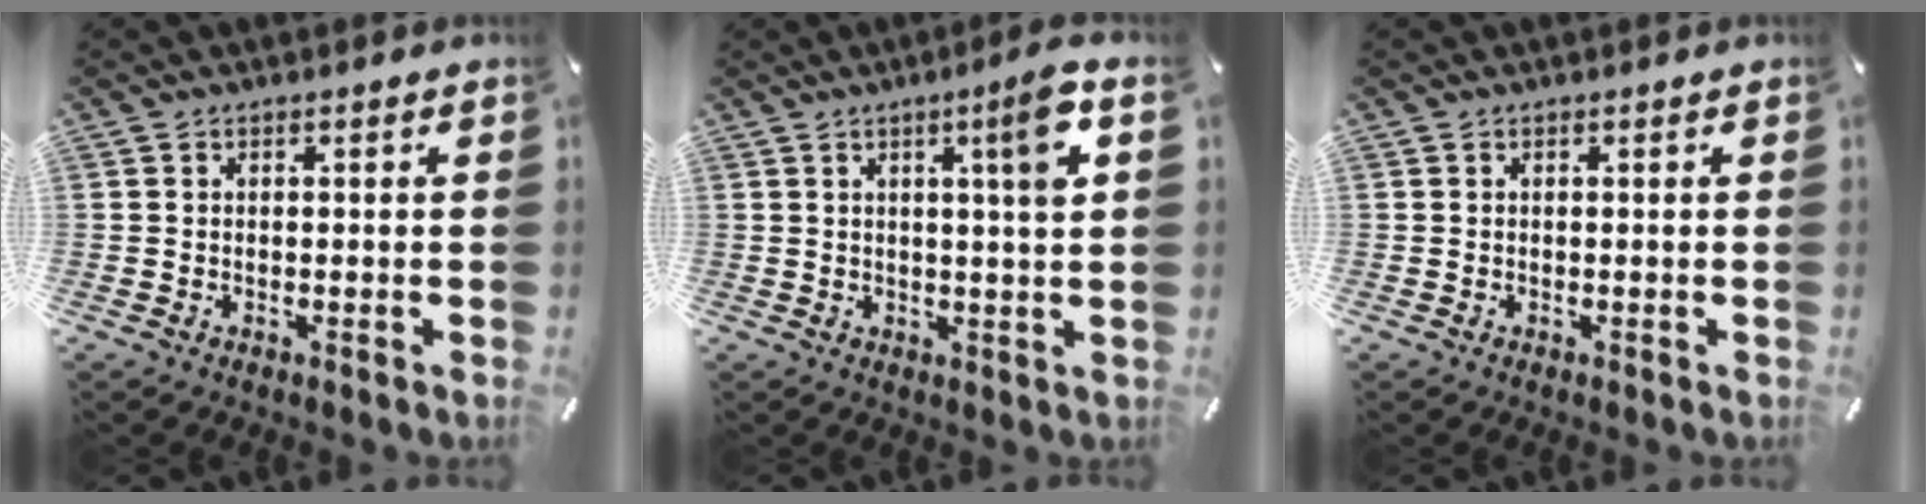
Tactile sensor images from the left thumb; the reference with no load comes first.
{"total": 8.0, "force": [3.1, 0.3, 7.3], "torque": [-0.105, -0.012, 0.038]}
{"total": 0.0}